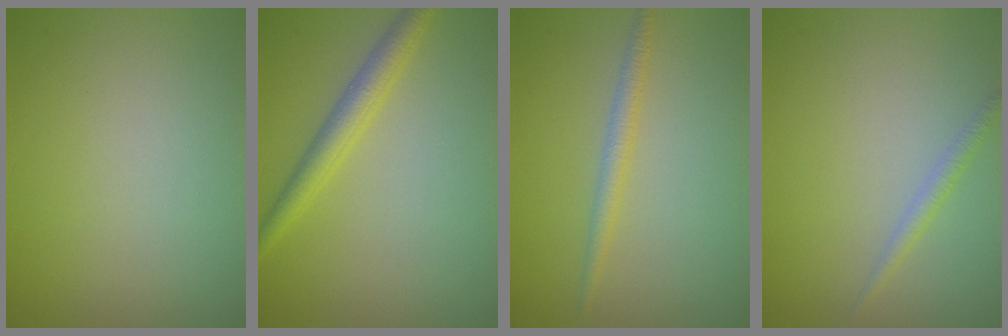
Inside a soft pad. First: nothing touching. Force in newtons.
{"total": 2.9, "press": 2.9, "slide": 0.1}
{"total": 1.6, "press": 1.6, "slide": 0.0}
{"total": 1.2, "press": 1.2, "slide": 0.0}